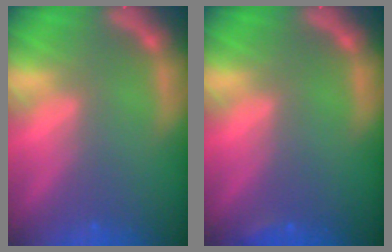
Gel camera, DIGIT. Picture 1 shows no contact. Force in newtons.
{"total": 0.9}